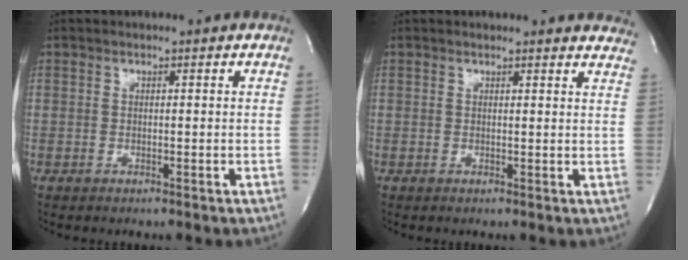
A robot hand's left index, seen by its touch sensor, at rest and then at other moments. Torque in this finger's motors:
{"motor_torque": [0.11, -0.26, 0.07, -0.01]}